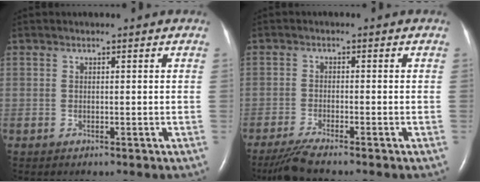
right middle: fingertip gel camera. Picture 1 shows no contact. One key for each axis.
{"total": 3.7, "fx": -3.2, "fy": -0.6, "fz": 1.8, "tx": -0.044, "ty": -0.015, "tz": -0.067}